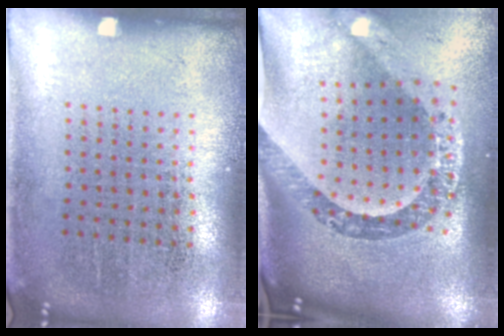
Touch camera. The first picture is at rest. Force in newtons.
{"total": 3.8, "press": 2.6, "slide": 2.8}